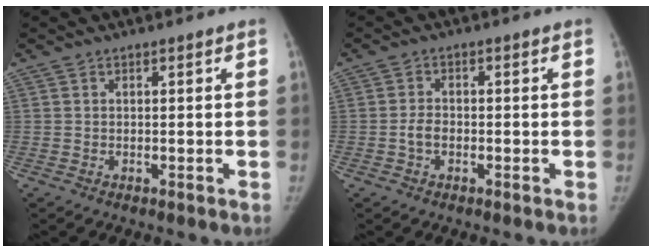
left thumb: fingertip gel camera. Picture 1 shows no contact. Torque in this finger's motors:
{"motor_torque": [-0.13, 0.11, 0.52, 0.09, -0.01]}